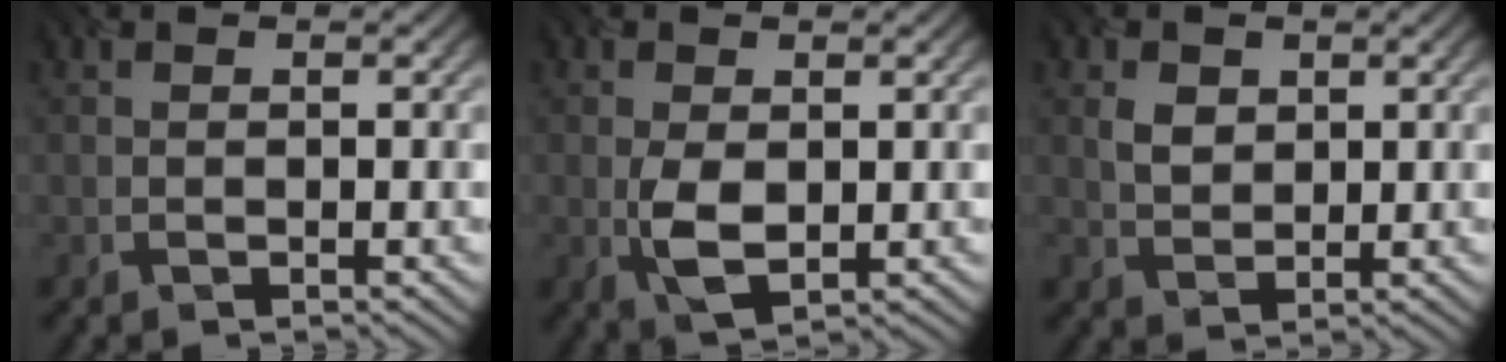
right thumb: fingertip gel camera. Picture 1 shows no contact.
{"total": 3.8, "force": [-0.3, 2.2, 3.1], "torque": [-0.077, -0.007, -0.001]}
{"total": 2.5, "force": [1.1, 2.1, 0.9], "torque": [-0.026, -0.003, 0.022]}